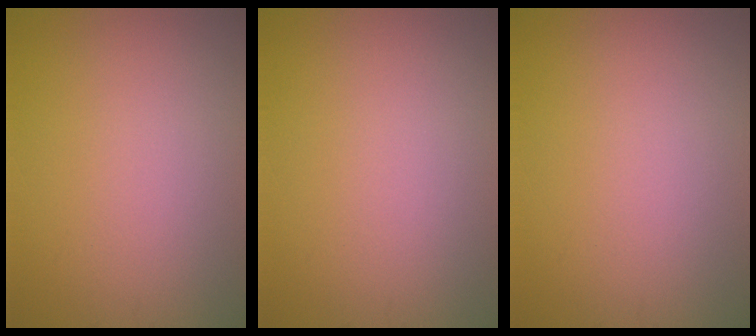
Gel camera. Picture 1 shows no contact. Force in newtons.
{"total": 0.0}
{"total": 0.0}